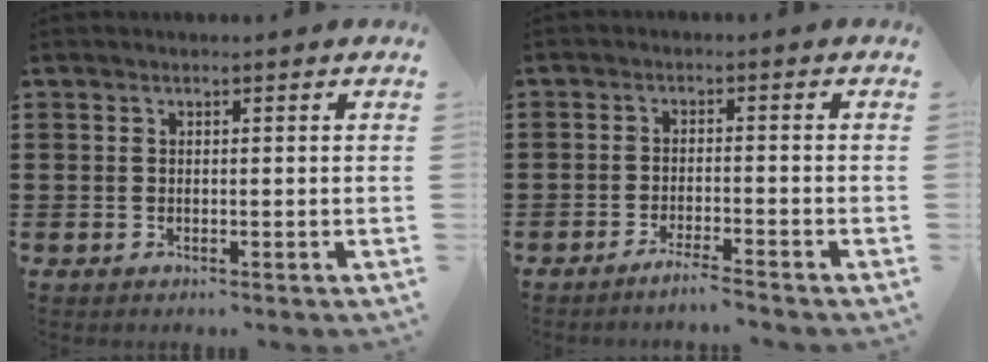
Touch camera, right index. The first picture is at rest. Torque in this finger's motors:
{"motor_torque": [1.16, 0.98, -0.07, -0.03]}